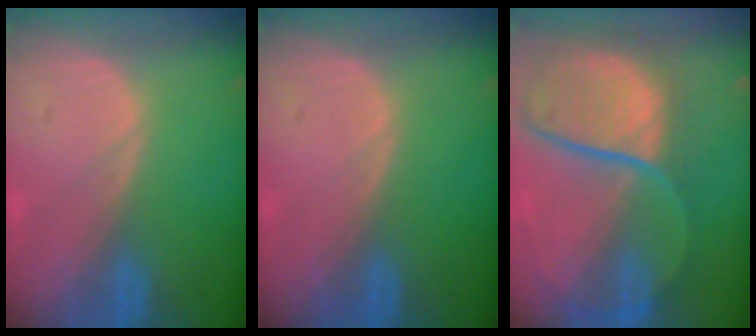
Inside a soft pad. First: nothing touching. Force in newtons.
{"total": 0.0}
{"total": 12.1, "press": 10.0, "slide": 6.8}